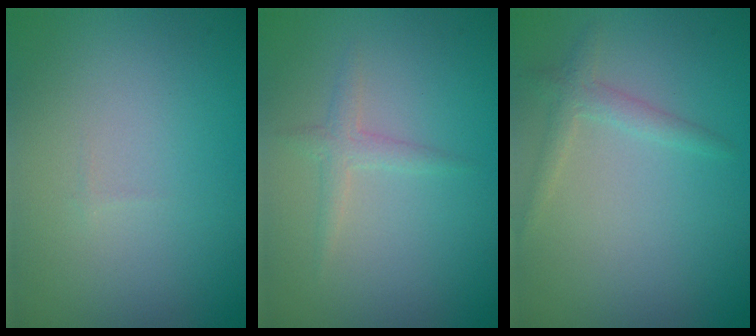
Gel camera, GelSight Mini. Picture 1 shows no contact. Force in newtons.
{"total": 1.3, "press": 1.3, "slide": 0.1}
{"total": 1.6, "press": 1.6, "slide": 0.1}